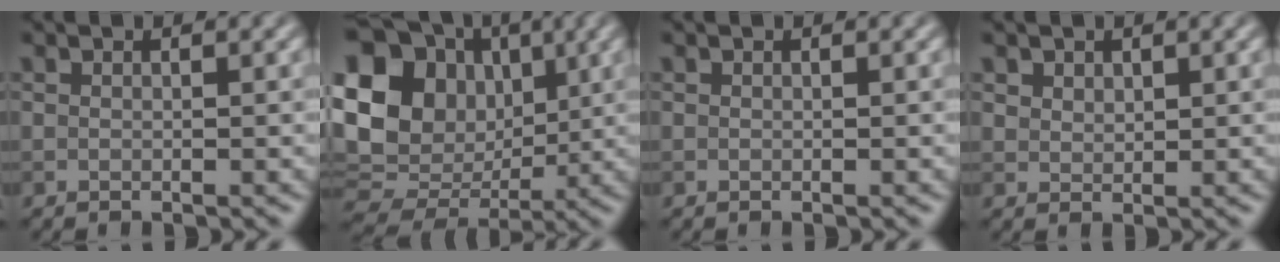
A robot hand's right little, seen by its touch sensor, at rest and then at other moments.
{"total": 16.7, "force": [3.0, 13.9, 8.8], "torque": [-0.200, 0.019, 0.053]}
{"total": 0.0}
{"total": 1.8, "force": [1.2, 1.2, 0.5], "torque": [-0.015, -0.007, 0.032]}